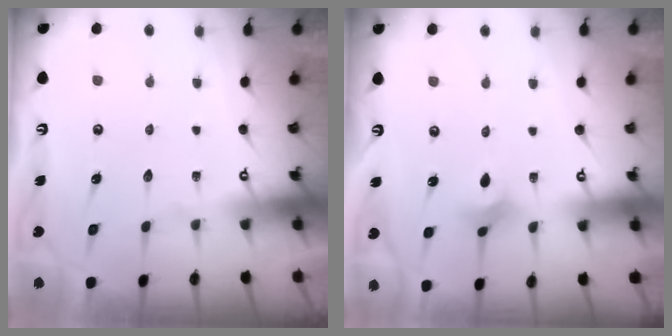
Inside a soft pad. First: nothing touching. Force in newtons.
{"total": 2.6, "press": 2.6, "slide": 0.6}